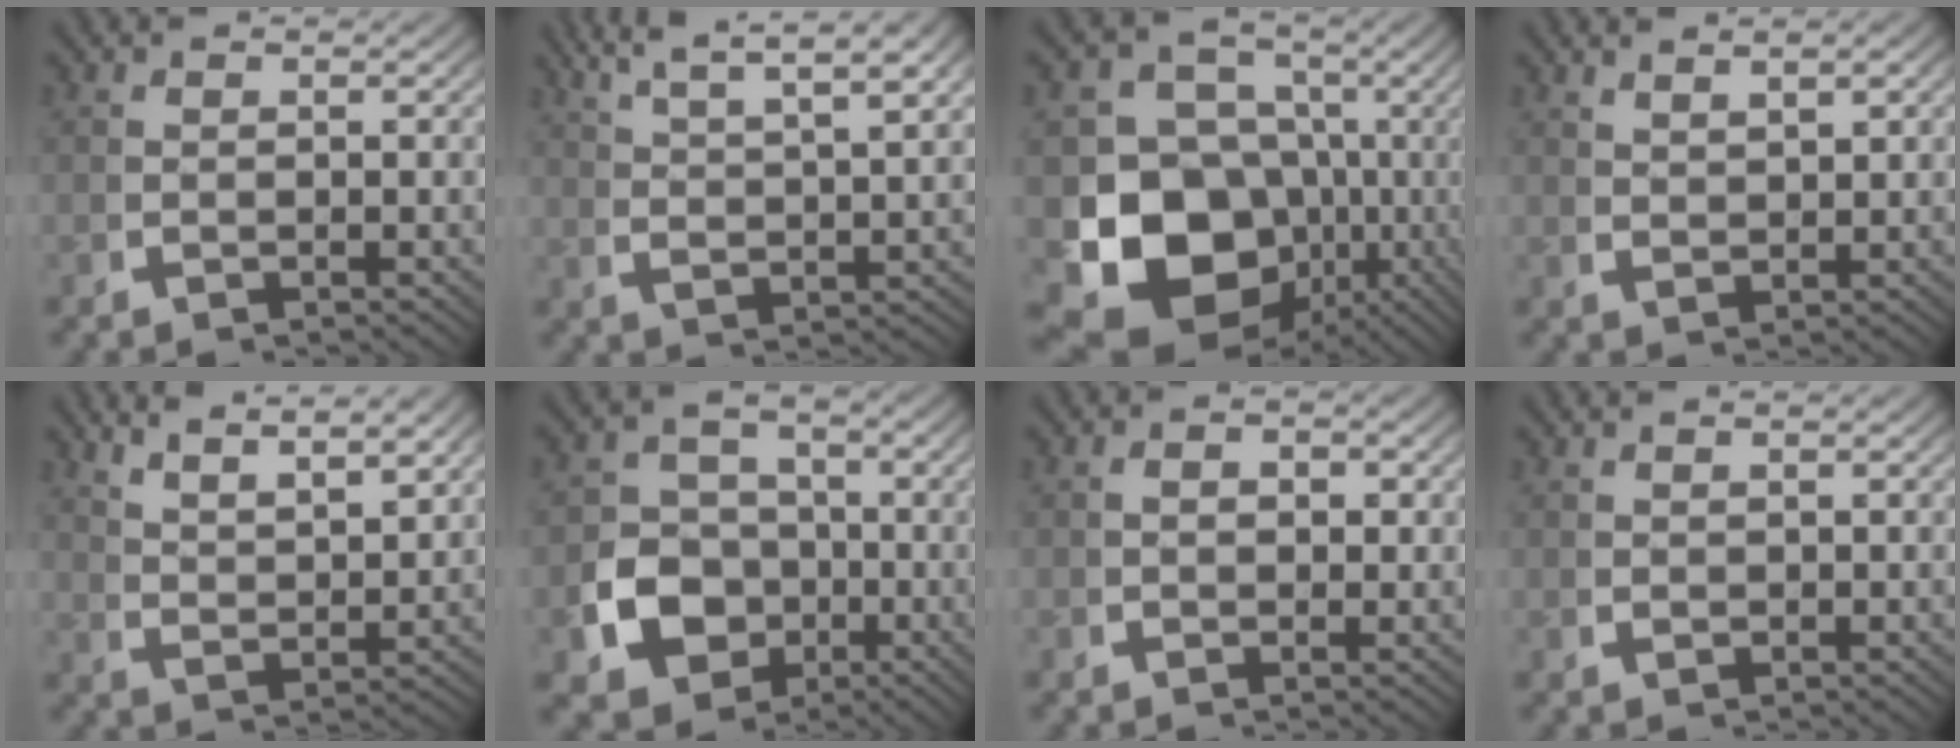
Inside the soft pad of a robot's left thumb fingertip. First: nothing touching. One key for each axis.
{"total": 7.0, "fx": 5.5, "fy": 1.8, "fz": 4.0, "tx": -0.058, "ty": 0.013, "tz": 0.095}
{"total": 18.3, "fx": -2.4, "fy": 14.1, "fz": 11.4, "tx": -0.220, "ty": -0.072, "tz": -0.019}
{"total": 2.2, "fx": 2.0, "fy": 0.2, "fz": 0.9, "tx": -0.012, "ty": 0.004, "tz": 0.046}
{"total": 5.0, "fx": 4.4, "fy": 1.1, "fz": 2.2, "tx": -0.036, "ty": 0.003, "tz": 0.083}
{"total": 12.0, "fx": -3.6, "fy": 10.5, "fz": 4.7, "tx": -0.103, "ty": -0.049, "tz": -0.056}
{"total": 1.9, "fx": 0.3, "fy": 1.2, "fz": 1.4, "tx": -0.022, "ty": -0.005, "tz": 0.005}
{"total": 0.7, "fx": 0.6, "fy": 0.1, "fz": 0.3, "tx": -0.006, "ty": 0.000, "tz": 0.017}